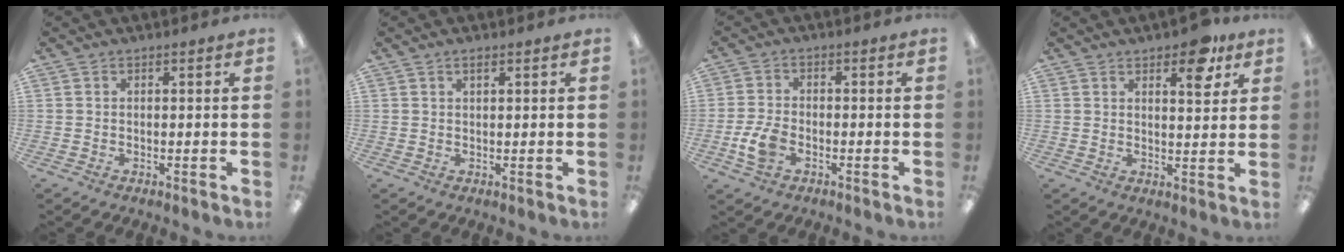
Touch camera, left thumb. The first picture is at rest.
{"total": 1.2, "force": [0.9, 0.3, 0.7], "torque": [-0.017, 0.001, 0.016]}
{"total": 6.0, "force": [-2.2, 3.7, 4.2], "torque": [-0.092, 0.007, -0.041]}
{"total": 8.0, "force": [5.2, 3.3, 5.2], "torque": [-0.058, -0.025, 0.081]}